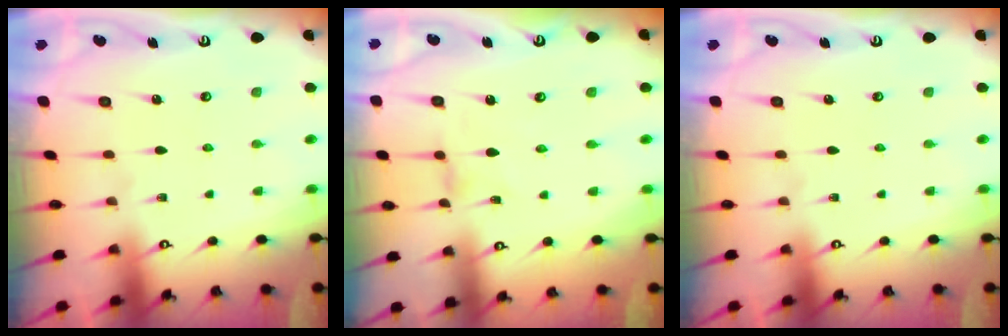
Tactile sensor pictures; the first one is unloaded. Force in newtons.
{"total": 0.0}
{"total": 0.0}